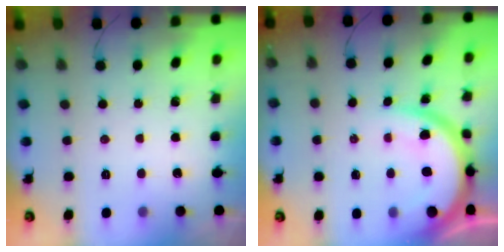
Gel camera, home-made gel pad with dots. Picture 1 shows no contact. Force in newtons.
{"total": 13.2, "press": 13.2, "slide": 1.4}